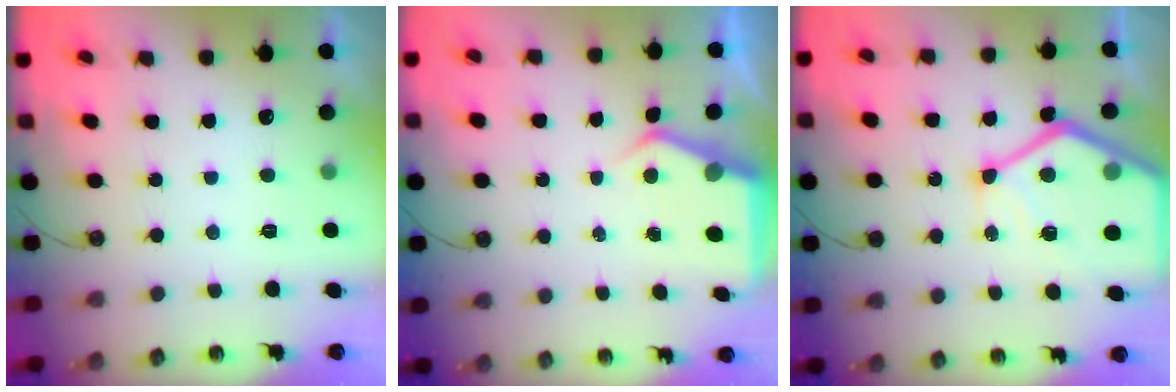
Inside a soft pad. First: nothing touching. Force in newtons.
{"total": 4.6, "press": 4.6, "slide": 0.7}
{"total": 18.9, "press": 18.8, "slide": 1.9}